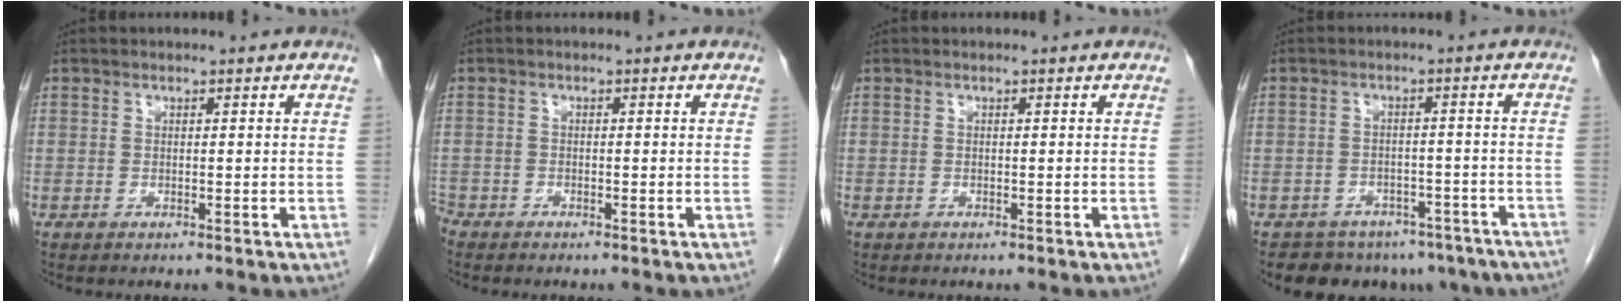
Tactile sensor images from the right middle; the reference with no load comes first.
{"total": 2.4, "force": [-2.2, 1.0, 0.4], "torque": [-0.008, -0.001, -0.041]}
{"total": 0.0}
{"total": 11.9, "force": [-9.4, 6.7, 2.9], "torque": [-0.027, 0.017, -0.103]}